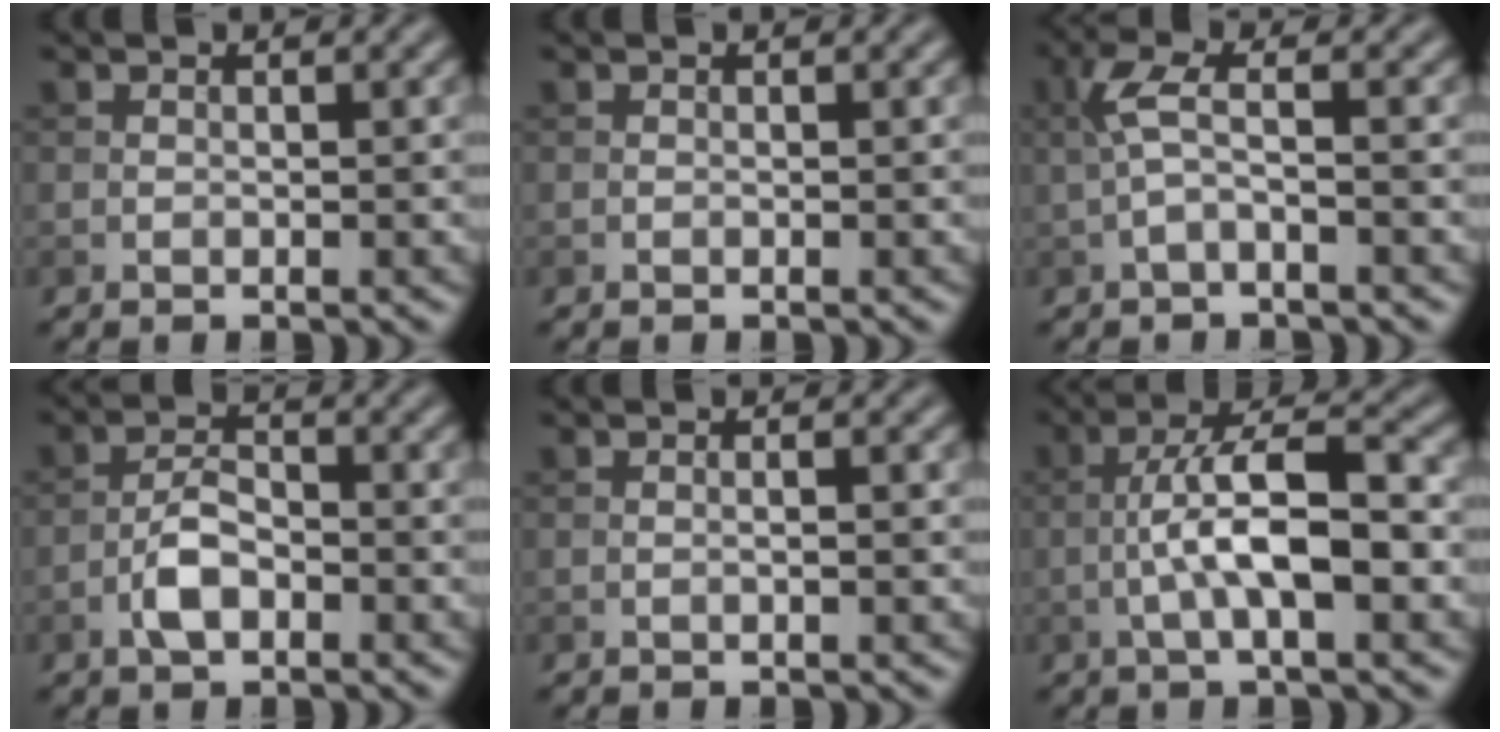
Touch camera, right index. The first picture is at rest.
{"total": 0.0}
{"total": 2.6, "force": [-0.1, 0.6, 2.5], "torque": [-0.059, 0.011, -0.009]}
{"total": 3.0, "force": [-1.3, 1.4, 2.3], "torque": [-0.042, 0.007, -0.031]}
{"total": 0.8, "force": [0.0, 0.1, 0.8], "torque": [-0.012, -0.005, 0.001]}
{"total": 7.1, "force": [-1.5, 2.0, 6.7], "torque": [-0.118, 0.015, -0.027]}